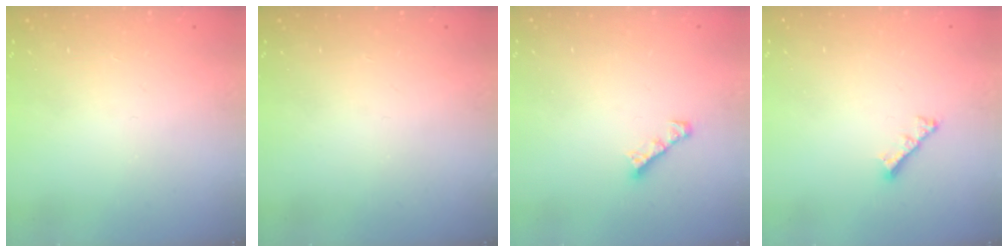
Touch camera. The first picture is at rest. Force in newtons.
{"total": 0.0}
{"total": 3.0, "press": 3.0, "slide": 0.3}
{"total": 3.0, "press": 3.0, "slide": 0.6}